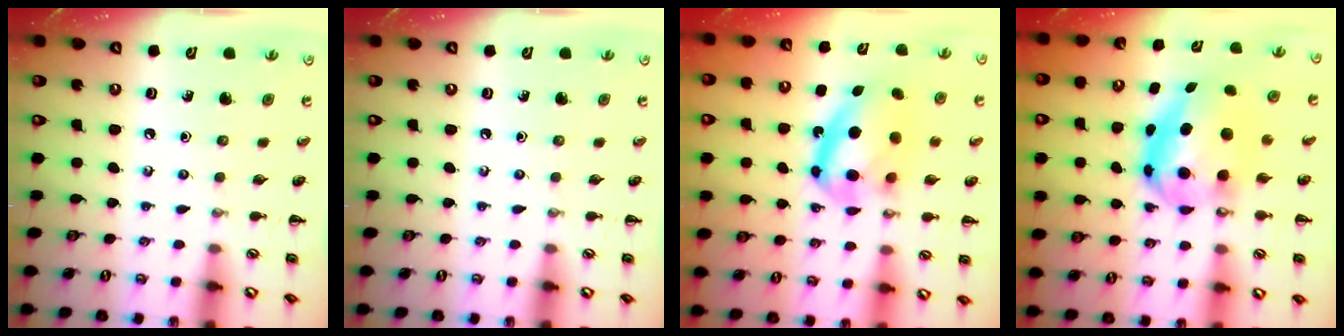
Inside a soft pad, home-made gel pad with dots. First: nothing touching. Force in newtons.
{"total": 0.0}
{"total": 12.3, "press": 11.9, "slide": 2.9}
{"total": 7.8, "press": 7.5, "slide": 1.9}